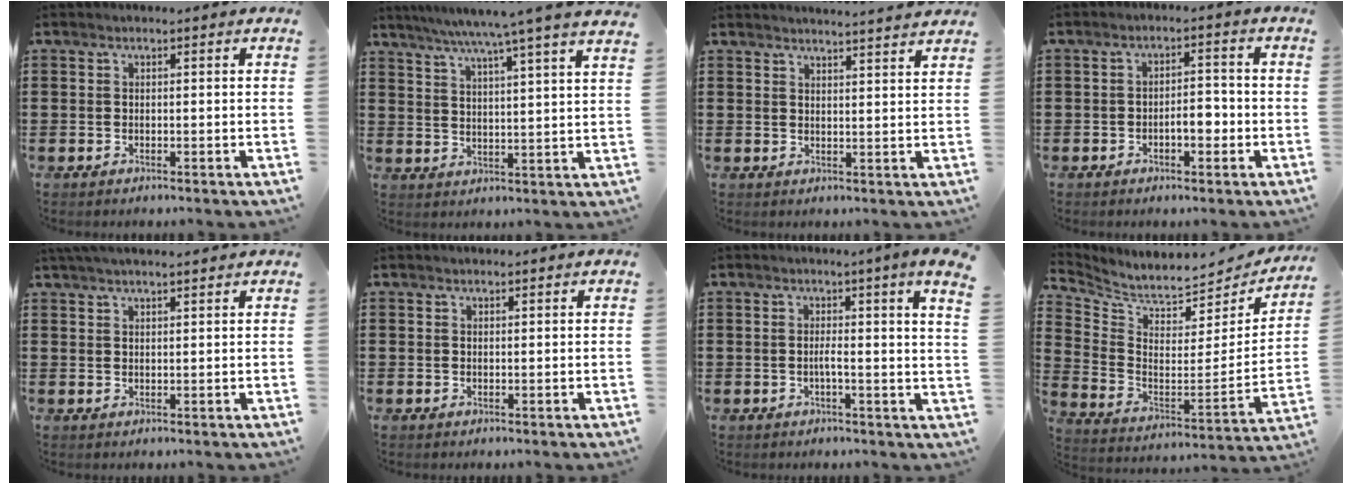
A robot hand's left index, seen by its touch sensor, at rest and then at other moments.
{"total": 6.5, "force": [5.5, -1.7, 3.1], "torque": [-0.078, -0.033, 0.089]}
{"total": 2.9, "force": [2.8, -0.7, 0.1], "torque": [-0.009, -0.015, 0.051]}
{"total": 4.0, "force": [-1.4, 1.7, 3.3], "torque": [-0.052, 0.006, -0.029]}
{"total": 2.3, "force": [2.2, -0.2, 0.7], "torque": [-0.018, 0.001, 0.042]}
{"total": 0.6, "force": [0.6, 0.2, 0.0], "torque": [-0.001, 0.001, 0.012]}
{"total": 3.7, "force": [1.1, -1.0, 3.4], "torque": [-0.065, -0.013, 0.016]}
{"total": 5.0, "force": [4.8, 0.7, 1.1], "torque": [-0.053, -0.059, 0.077]}